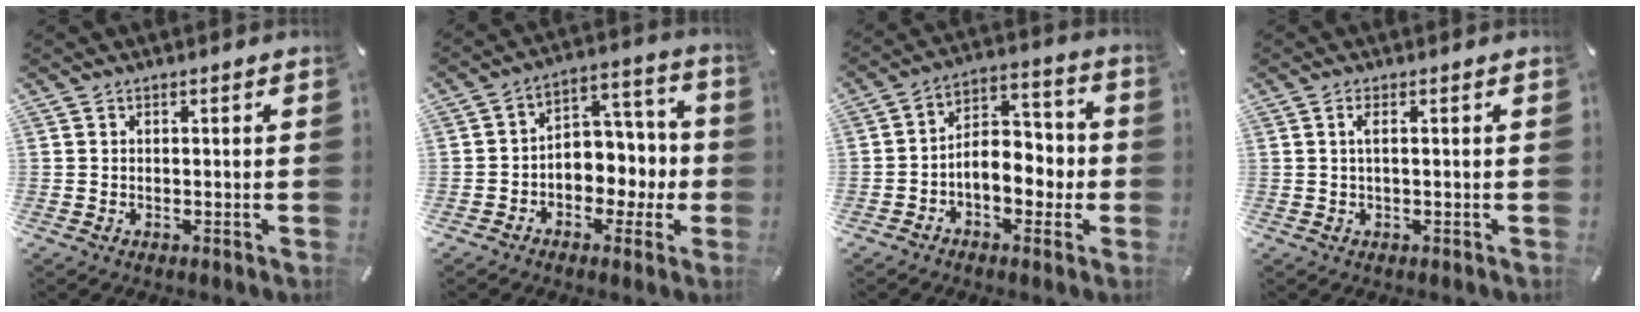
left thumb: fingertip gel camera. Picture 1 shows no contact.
{"total": 7.8, "force": [-1.7, 6.9, 3.2], "torque": [-0.037, 0.008, -0.029]}
{"total": 9.1, "force": [-2.9, 6.6, 5.6], "torque": [-0.075, 0.012, -0.052]}
{"total": 1.7, "force": [0.2, 0.2, 1.7], "torque": [-0.035, 0.000, 0.003]}